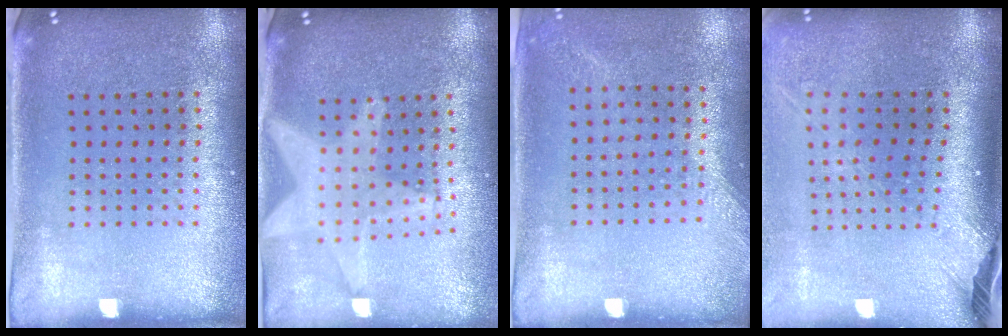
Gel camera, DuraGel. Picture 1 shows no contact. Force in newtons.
{"total": 2.3, "press": 1.8, "slide": 1.3}
{"total": 1.3, "press": 1.1, "slide": 0.7}
{"total": 2.6, "press": 1.8, "slide": 1.8}